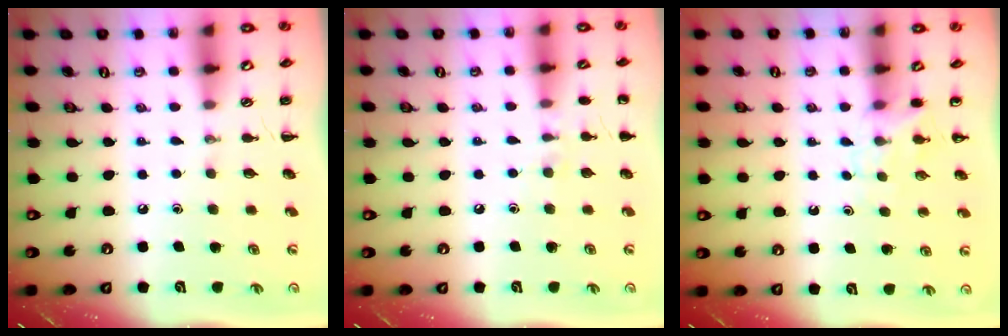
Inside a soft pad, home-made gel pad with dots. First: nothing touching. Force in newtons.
{"total": 6.2, "press": 6.0, "slide": 1.7}
{"total": 3.8, "press": 3.6, "slide": 1.3}